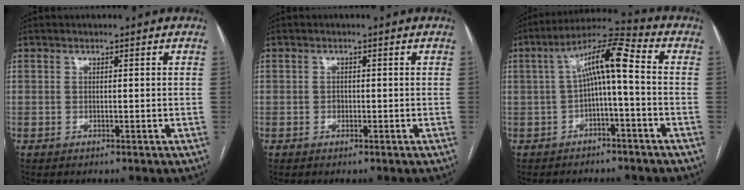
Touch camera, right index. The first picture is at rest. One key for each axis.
{"total": 0.8, "fx": -0.2, "fy": 0.7, "fz": 0.4, "tx": -0.006, "ty": 0.003, "tz": -0.003}
{"total": 8.9, "fx": -0.1, "fy": 1.2, "fz": 8.9, "tx": -0.156, "ty": 0.041, "tz": -0.002}